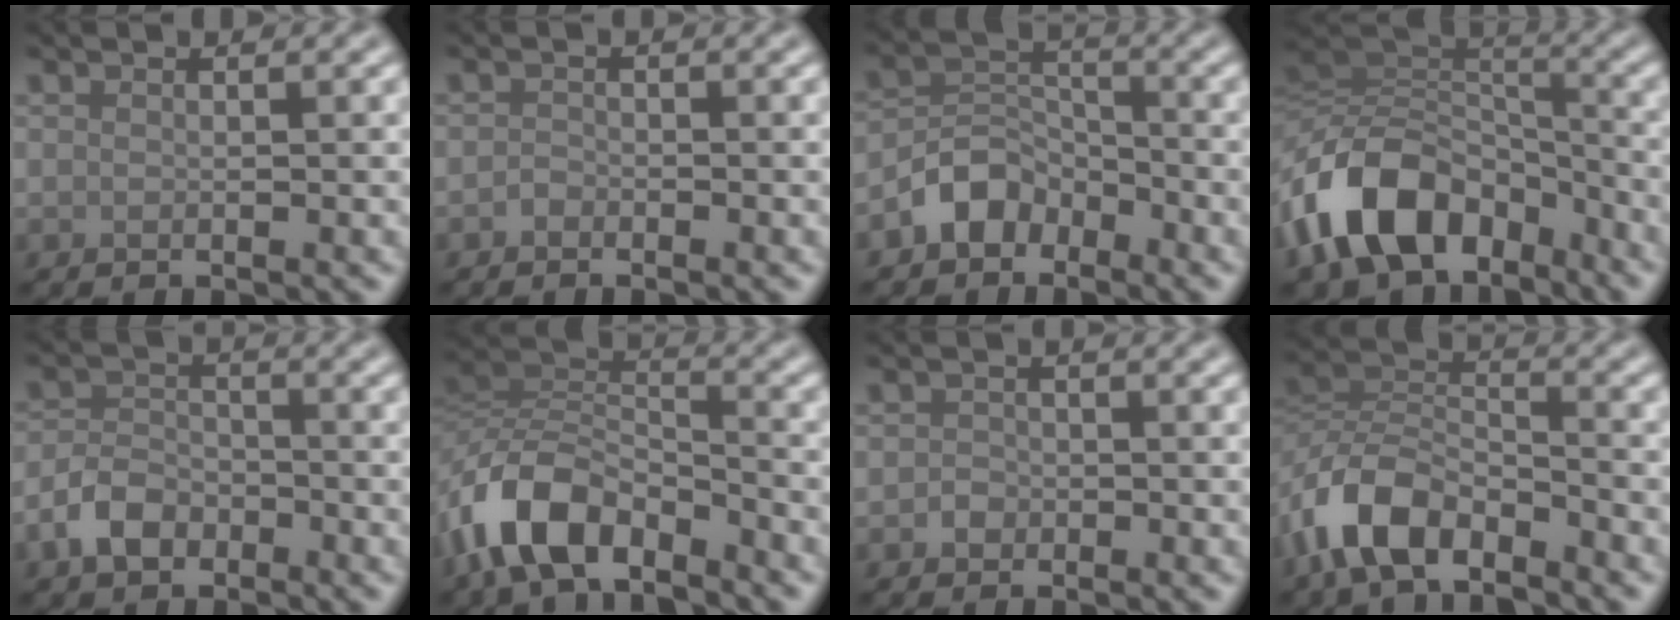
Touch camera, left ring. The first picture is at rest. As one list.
[{"total": 0.7, "force": [-0.5, 0.4, 0.2], "torque": [-0.002, 0.000, -0.013]}, {"total": 3.6, "force": [-2.6, 2.2, 1.2], "torque": [-0.014, 0.011, -0.059]}, {"total": 11.3, "force": [-6.2, 7.2, 6.1], "torque": [-0.112, 0.009, -0.129]}, {"total": 3.3, "force": [-2.1, 2.0, 1.6], "torque": [-0.027, 0.006, -0.051]}, {"total": 7.3, "force": [-4.8, 3.6, 4.1], "torque": [-0.073, 0.001, -0.103]}, {"total": 0.9, "force": [-0.4, 0.8, 0.2], "torque": [0.002, -0.001, -0.010]}, {"total": 6.6, "force": [-4.5, 3.3, 3.6], "torque": [-0.064, 0.002, -0.097]}]